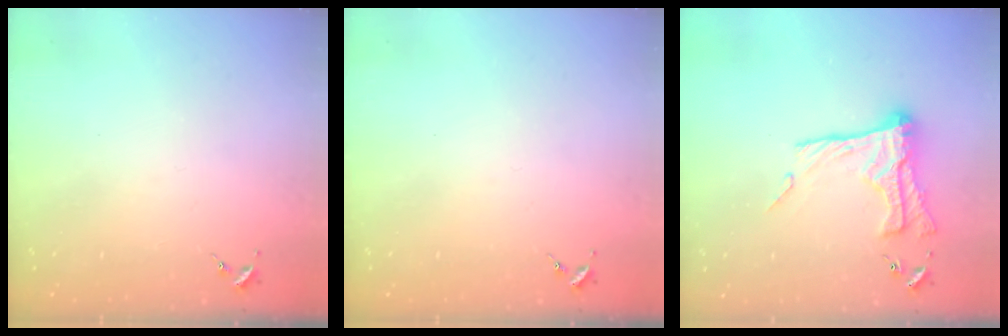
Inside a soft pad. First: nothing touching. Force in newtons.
{"total": 0.0}
{"total": 17.7, "press": 17.7, "slide": 1.3}